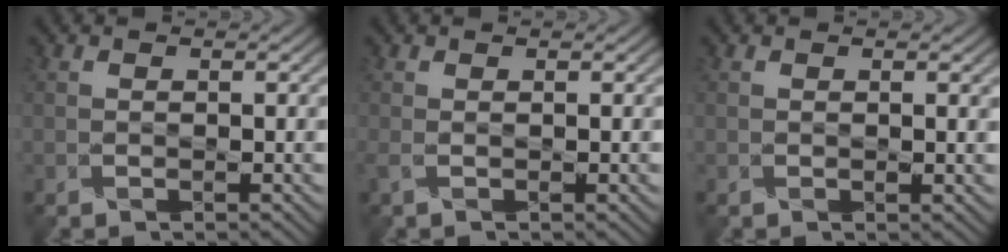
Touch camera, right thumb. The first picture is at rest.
{"total": 0.8, "force": [-0.2, 0.0, 0.7], "torque": [-0.020, -0.003, -0.004]}
{"total": 0.7, "force": [0.3, 0.1, 0.6], "torque": [-0.009, -0.004, 0.005]}